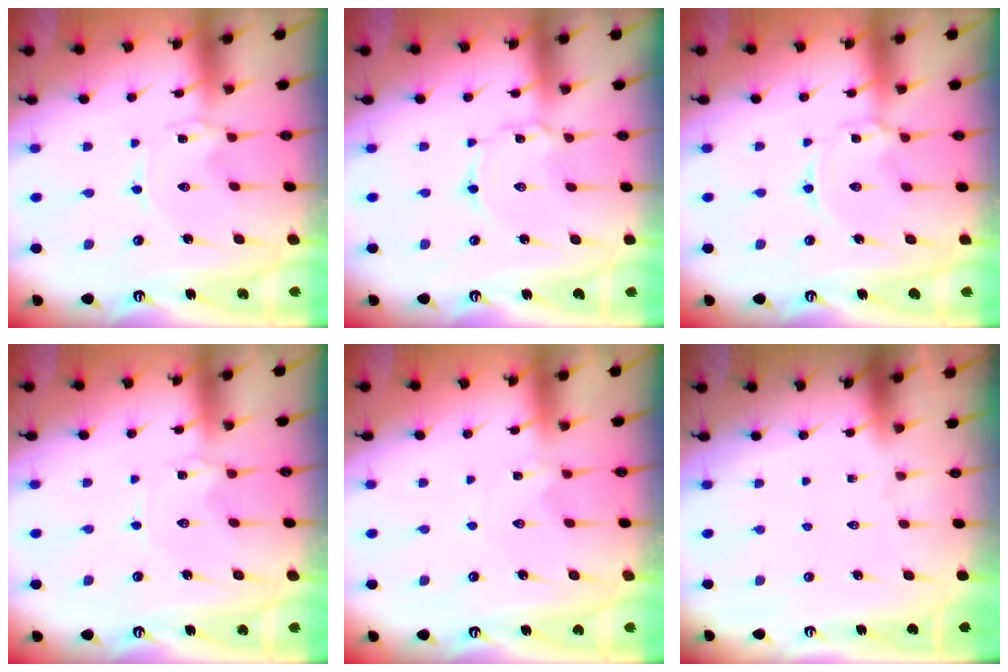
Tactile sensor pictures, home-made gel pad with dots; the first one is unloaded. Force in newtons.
{"total": 2.0, "press": 2.0, "slide": 0.2}
{"total": 2.6, "press": 2.5, "slide": 0.3}
{"total": 1.6, "press": 1.6, "slide": 0.3}
{"total": 0.0}
{"total": 0.0}